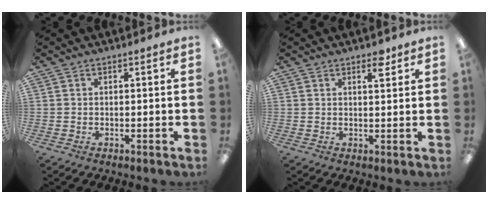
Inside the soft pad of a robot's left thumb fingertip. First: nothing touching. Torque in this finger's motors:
{"motor_torque": [0.02, 0.07, -0.22, 0.15, 0.03]}